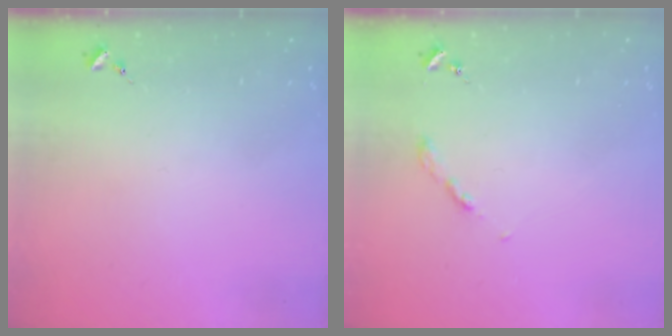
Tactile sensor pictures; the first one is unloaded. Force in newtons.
{"total": 2.7, "press": 2.6, "slide": 0.3}